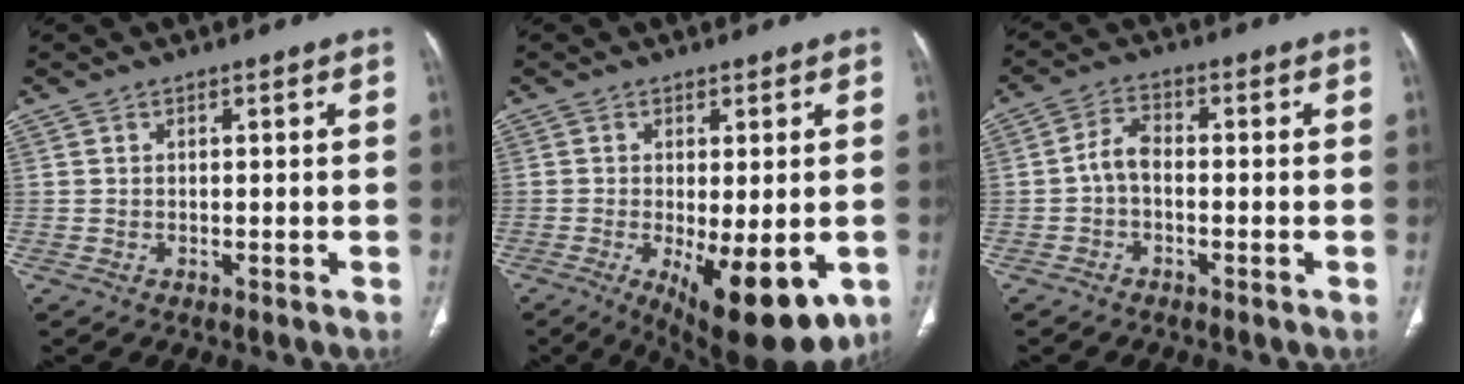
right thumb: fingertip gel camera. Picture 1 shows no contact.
{"total": 14.5, "force": [-4.9, 5.4, 12.5], "torque": [-0.158, -0.019, -0.054]}
{"total": 4.0, "force": [-1.0, 2.3, 3.1], "torque": [-0.055, 0.019, -0.028]}